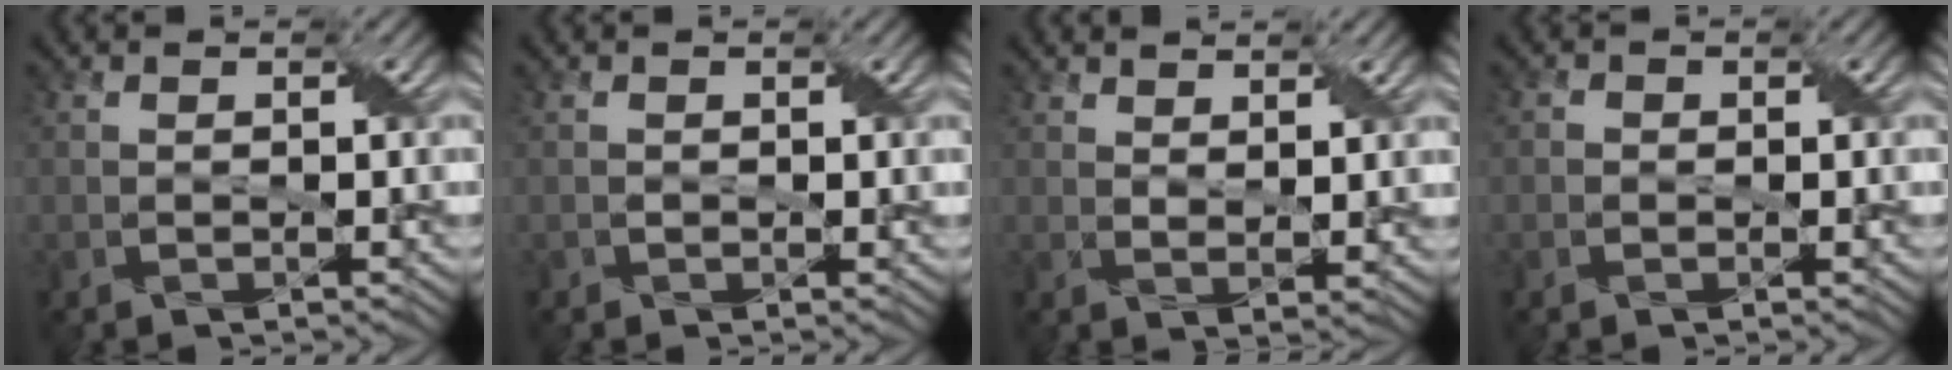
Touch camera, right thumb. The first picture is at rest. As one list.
[{"total": 0.8, "force": [0.0, 0.7, 0.4], "torque": [-0.006, -0.003, 0.000]}, {"total": 2.8, "force": [2.1, 0.8, 1.6], "torque": [-0.033, -0.003, 0.044]}, {"total": 0.8, "force": [-0.2, 0.8, 0.1], "torque": [0.000, -0.005, -0.003]}]